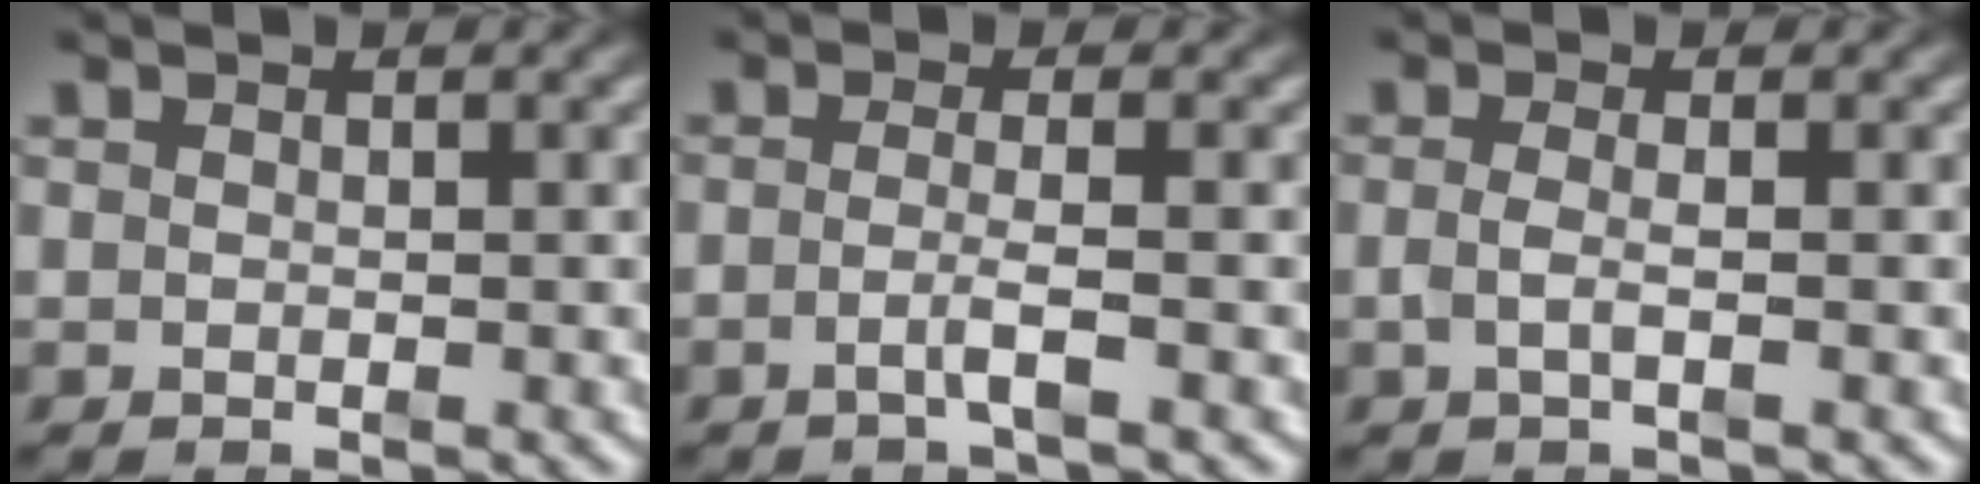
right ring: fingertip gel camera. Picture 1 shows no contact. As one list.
[{"total": 2.2, "force": [-1.3, -0.2, 1.8], "torque": [-0.039, -0.012, -0.021]}, {"total": 1.7, "force": [-0.7, 0.1, 1.5], "torque": [-0.038, -0.013, -0.008]}]